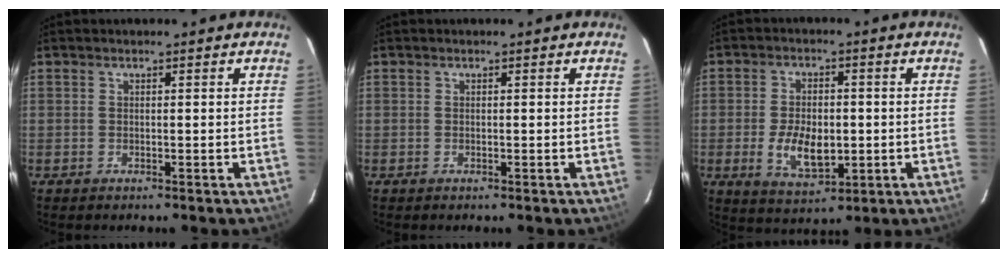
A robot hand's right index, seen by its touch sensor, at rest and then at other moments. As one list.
[{"total": 0.0}, {"total": 8.9, "force": [-1.7, 5.1, 7.1], "torque": [-0.141, -0.007, -0.021]}]